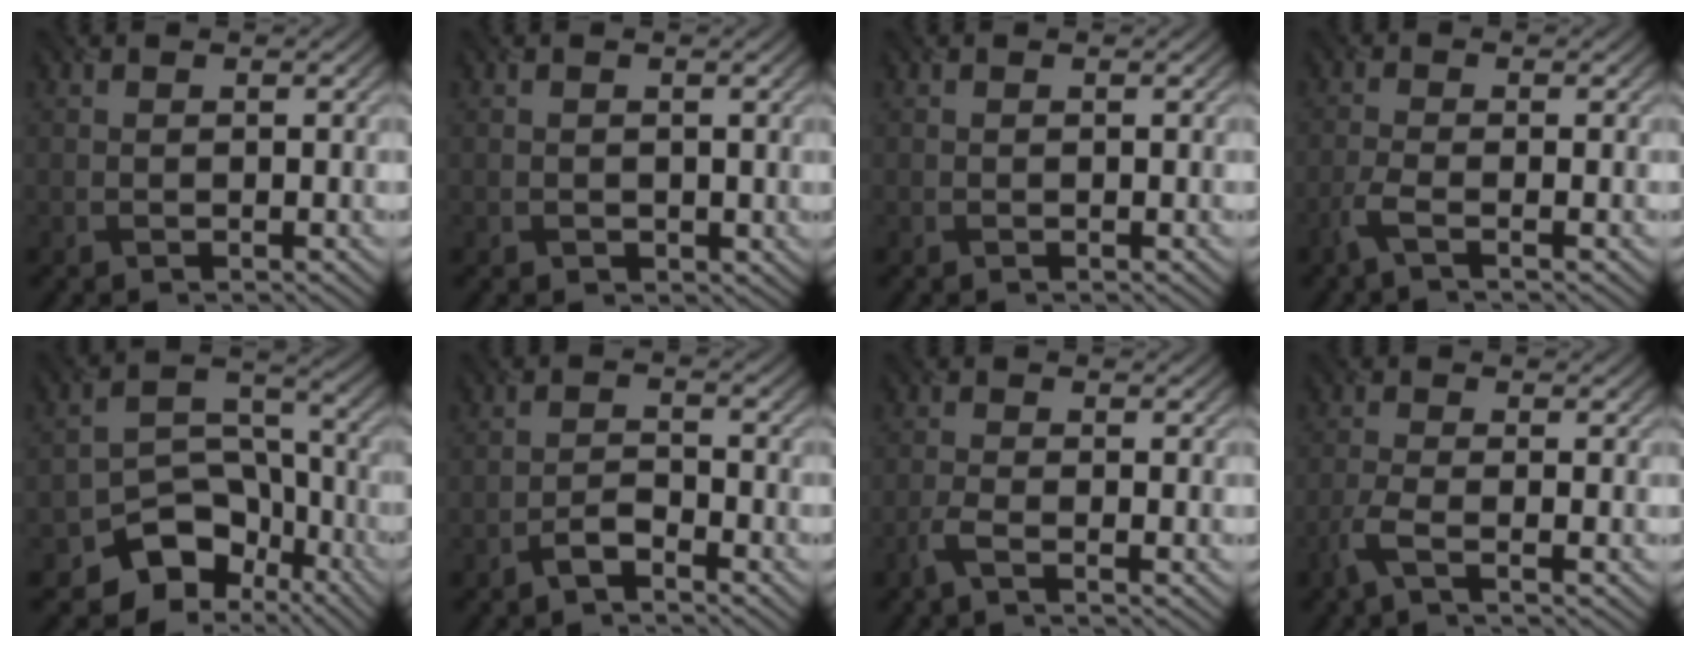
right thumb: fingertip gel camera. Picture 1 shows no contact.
{"total": 0.8, "force": [-0.1, 0.8, 0.1], "torque": [-0.004, -0.007, -0.005]}
{"total": 0.0}
{"total": 2.6, "force": [-1.5, 0.4, 2.1], "torque": [-0.046, 0.002, -0.042]}
{"total": 10.6, "force": [-6.5, 6.9, 4.7], "torque": [-0.070, -0.015, -0.112]}
{"total": 2.5, "force": [-2.0, 0.7, 1.3], "torque": [-0.023, 0.006, -0.044]}
{"total": 2.2, "force": [-1.4, 0.3, 1.7], "torque": [-0.038, 0.002, -0.038]}
{"total": 3.0, "force": [-1.7, 0.5, 2.4], "torque": [-0.054, 0.002, -0.049]}